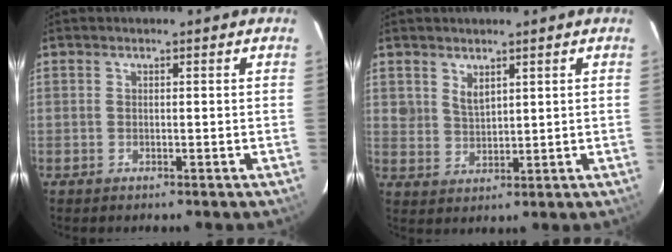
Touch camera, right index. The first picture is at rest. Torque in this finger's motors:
{"motor_torque": [-0.01, 0.09, 0.01, 0.03]}